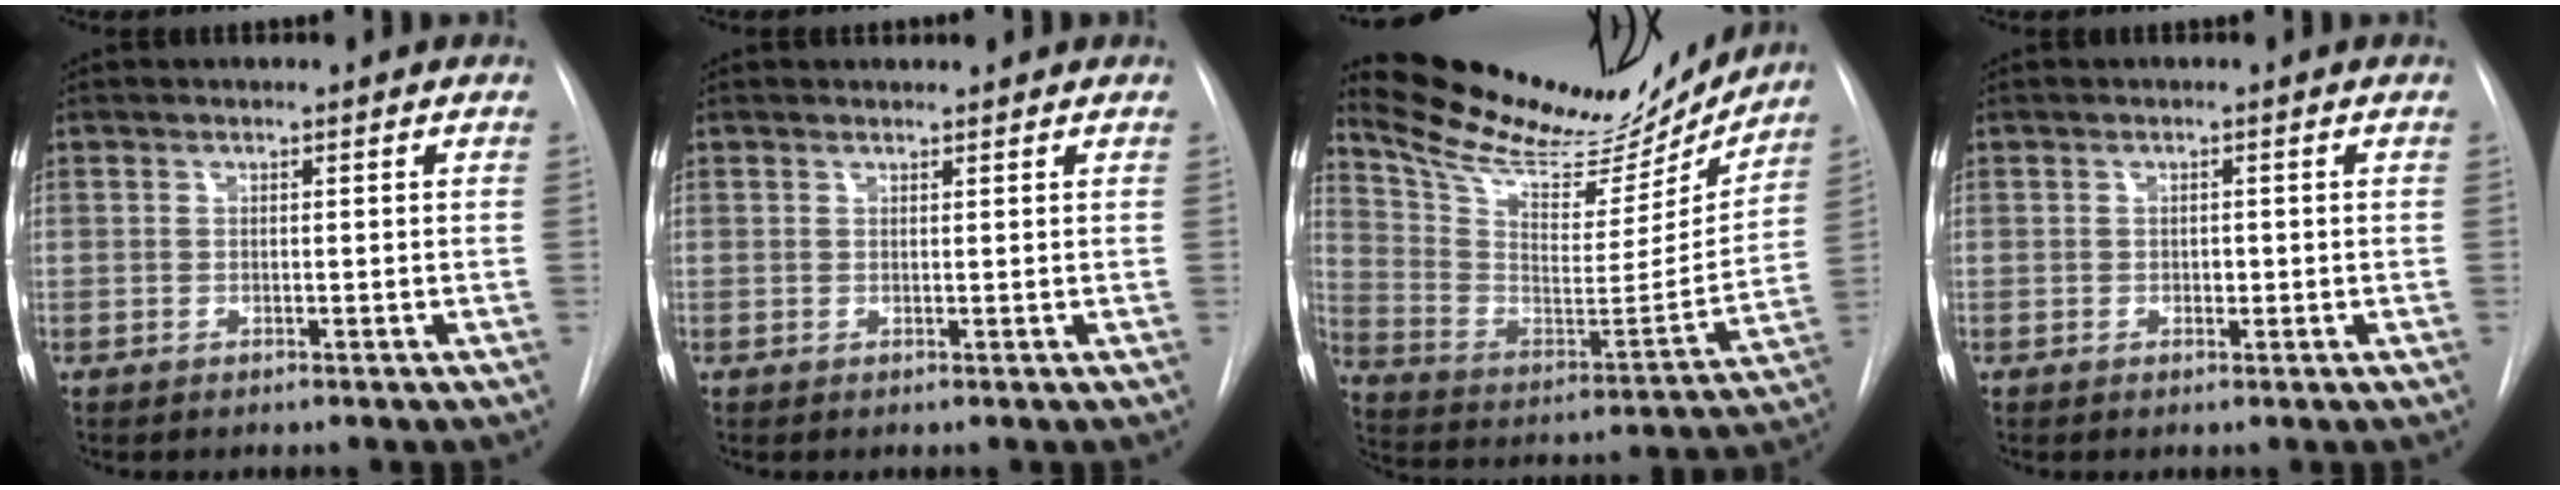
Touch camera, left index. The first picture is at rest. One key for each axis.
{"total": 1.0, "fx": 1.0, "fy": 0.2, "fz": -0.1, "tx": -0.006, "ty": 0.010, "tz": 0.019}
{"total": 23.0, "fx": 21.0, "fy": 5.8, "fz": 7.1, "tx": -0.123, "ty": -0.033, "tz": 0.320}
{"total": 0.8, "fx": -0.1, "fy": 0.6, "fz": 0.6, "tx": -0.007, "ty": 0.000, "tz": -0.002}